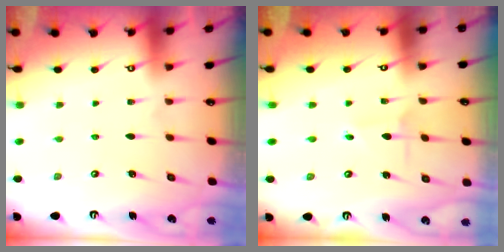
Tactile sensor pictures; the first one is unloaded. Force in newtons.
{"total": 1.5, "press": 1.5, "slide": 0.2}